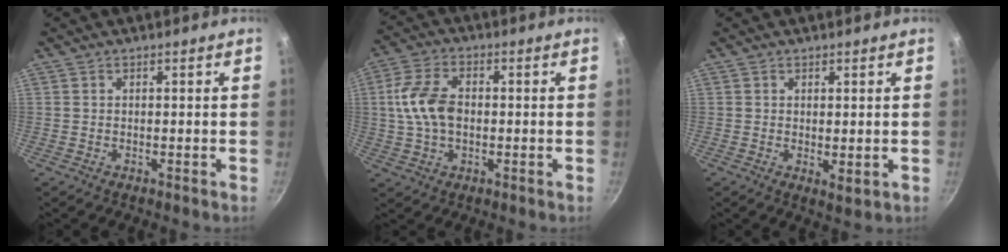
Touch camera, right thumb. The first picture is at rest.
{"total": 10.0, "force": [0.3, 6.5, 7.6], "torque": [-0.144, 0.018, 0.000]}
{"total": 2.6, "force": [0.4, 1.2, 2.2], "torque": [-0.033, -0.012, 0.007]}